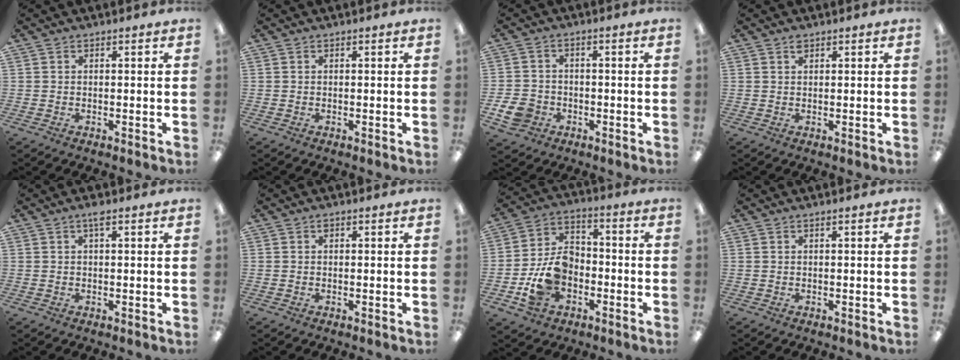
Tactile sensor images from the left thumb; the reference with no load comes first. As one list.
[{"total": 0.0}, {"total": 5.7, "force": [-2.3, 4.8, 2.1], "torque": [-0.050, 0.009, -0.045]}, {"total": 1.2, "force": [1.1, 0.4, 0.2], "torque": [-0.007, 0.001, 0.019]}, {"total": 2.0, "force": [1.1, 0.5, 1.6], "torque": [-0.026, 0.001, 0.016]}, {"total": 0.5, "force": [0.4, 0.3, 0.1], "torque": [-0.004, 0.005, 0.007]}, {"total": 12.1, "force": [-3.3, 9.0, 7.3], "torque": [-0.164, 0.026, -0.054]}, {"total": 0.6, "force": [0.2, 0.0, 0.5], "torque": [-0.009, -0.001, 0.004]}]